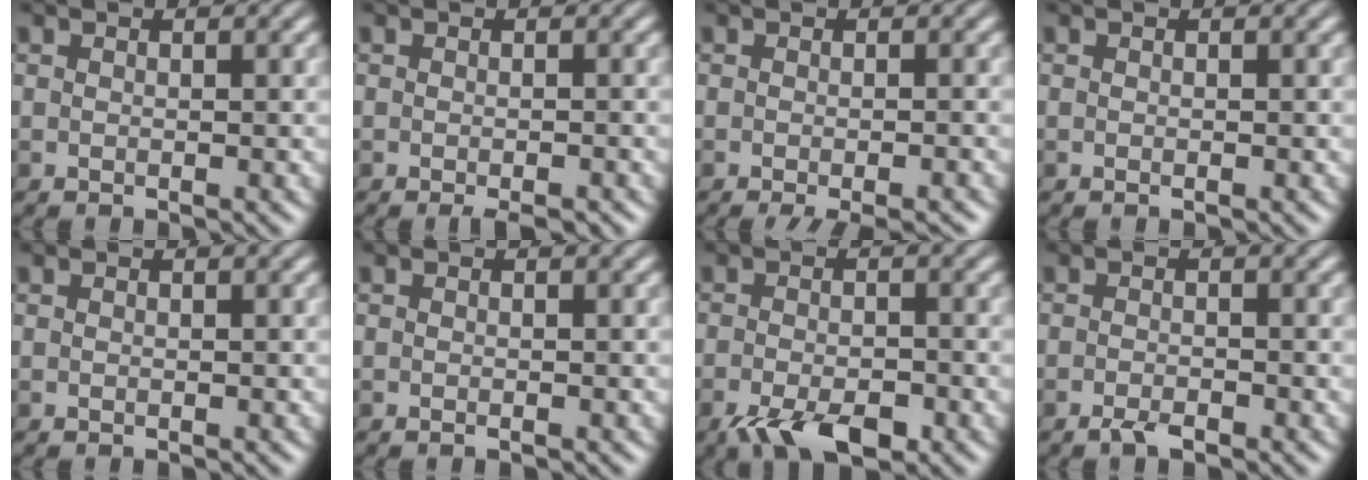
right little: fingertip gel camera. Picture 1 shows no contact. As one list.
[{"total": 2.0, "force": [-1.3, 0.5, 1.4], "torque": [-0.017, -0.003, -0.017]}, {"total": 4.0, "force": [-2.4, 0.9, 3.0], "torque": [-0.031, -0.005, -0.029]}, {"total": 0.0}, {"total": 0.0}, {"total": 0.0}, {"total": 4.8, "force": [-2.7, 1.9, 3.4], "torque": [-0.061, -0.007, -0.046]}, {"total": 1.4, "force": [-1.0, 0.4, 0.9], "torque": [-0.020, -0.002, -0.019]}]